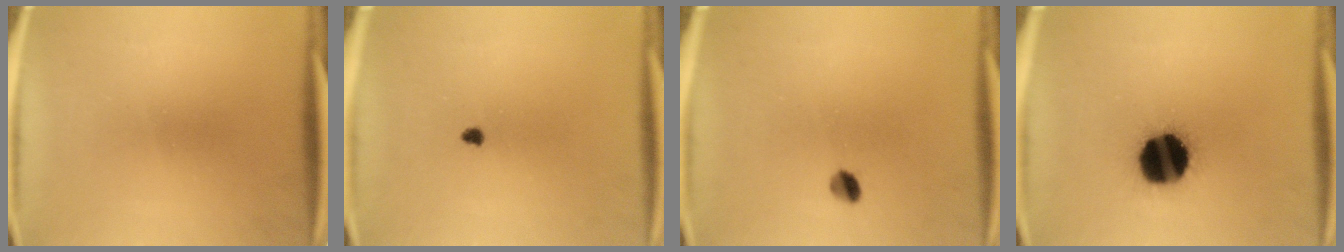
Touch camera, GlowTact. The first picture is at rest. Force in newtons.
{"total": 1.0}
{"total": 2.5}
{"total": 19.1}